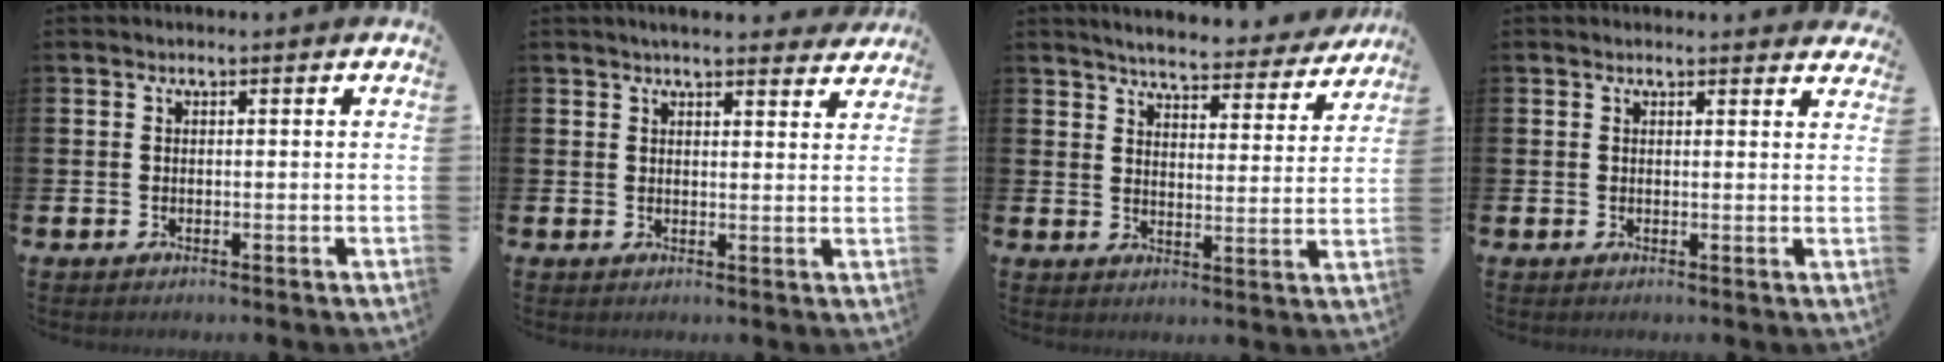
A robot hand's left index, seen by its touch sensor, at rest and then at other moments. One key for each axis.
{"total": 3.6, "fx": 3.5, "fy": 0.3, "fz": 0.9, "tx": -0.013, "ty": -0.018, "tz": 0.061}
{"total": 5.0, "fx": 4.9, "fy": 0.5, "fz": 1.1, "tx": -0.027, "ty": -0.037, "tz": 0.080}
{"total": 1.4, "fx": 1.3, "fy": 0.2, "fz": 0.1, "tx": -0.002, "ty": -0.001, "tz": 0.024}